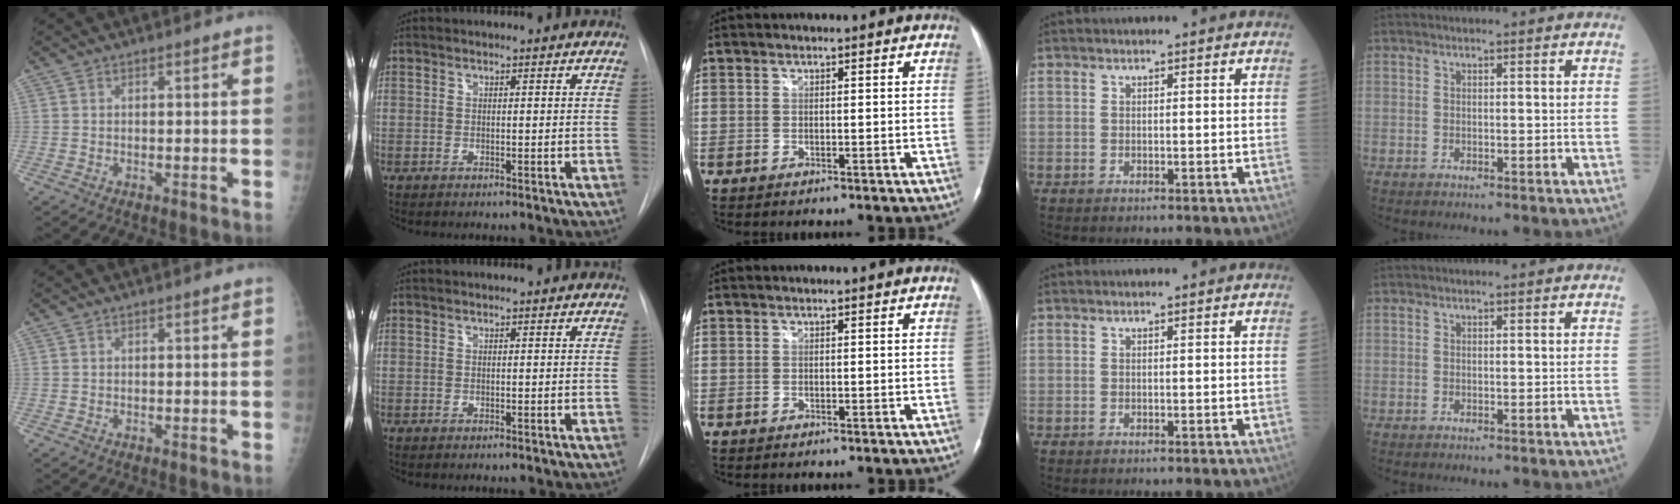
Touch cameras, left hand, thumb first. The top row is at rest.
{}